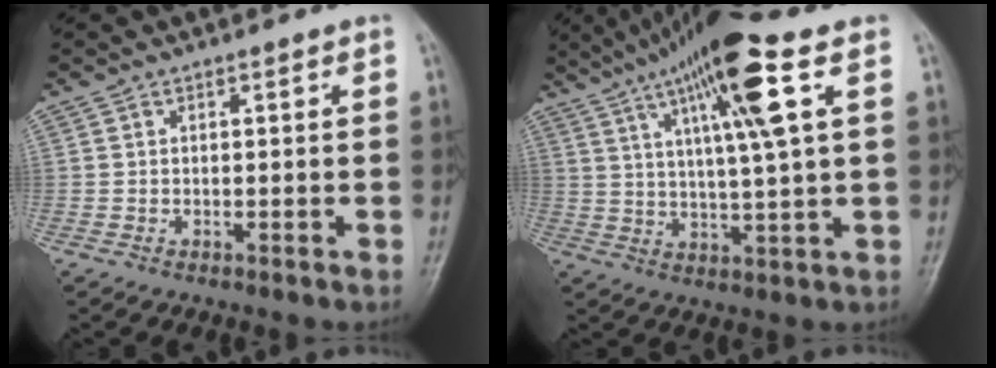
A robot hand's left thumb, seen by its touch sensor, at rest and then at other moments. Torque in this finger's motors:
{"motor_torque": [0.82, 1.01, 1.80, -0.99, 0.53]}